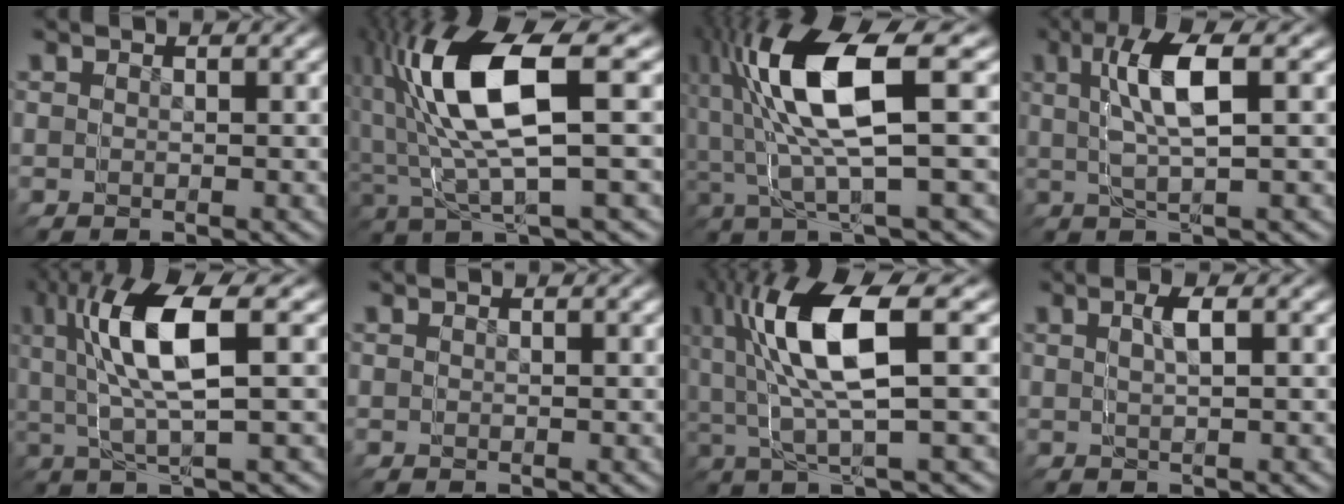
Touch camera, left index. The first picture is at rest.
{"total": 10.5, "force": [1.7, 6.4, 8.1], "torque": [-0.182, -0.003, 0.035]}
{"total": 10.8, "force": [2.0, 6.1, 8.7], "torque": [-0.181, 0.009, 0.033]}
{"total": 3.8, "force": [2.1, 0.7, 3.0], "torque": [-0.083, 0.022, 0.029]}
{"total": 7.9, "force": [3.2, 3.6, 6.3], "torque": [-0.136, 0.026, 0.048]}
{"total": 0.0}
{"total": 8.8, "force": [2.7, 4.7, 7.0], "torque": [-0.152, 0.014, 0.044]}
{"total": 1.3, "force": [0.0, -1.3, -0.4], "torque": [-0.001, 0.002, 0.000]}